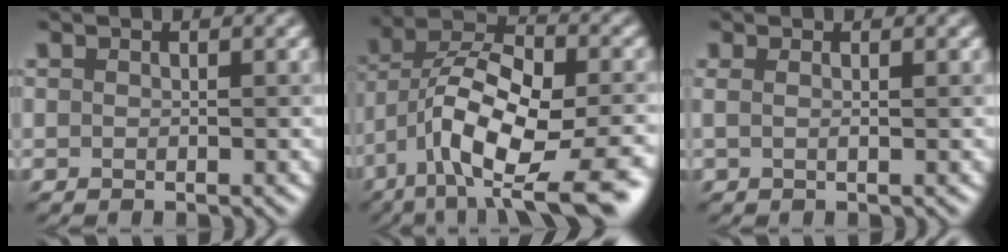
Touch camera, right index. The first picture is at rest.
{"total": 13.0, "force": [-5.7, 5.6, 10.3], "torque": [-0.172, 0.001, -0.096]}
{"total": 0.9, "force": [0.2, 0.1, 0.9], "torque": [-0.019, 0.003, -0.001]}